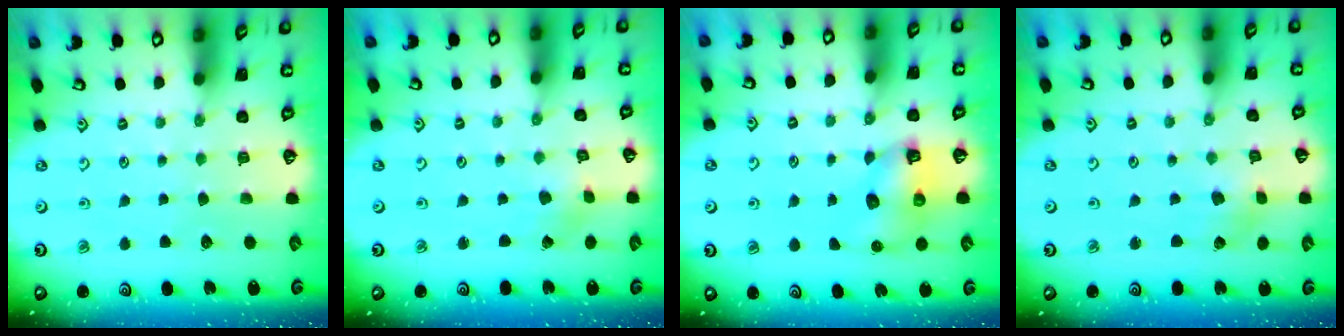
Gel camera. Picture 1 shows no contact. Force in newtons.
{"total": 0.9, "press": 0.9, "slide": 0.1}
{"total": 7.0, "press": 7.0, "slide": 0.9}
{"total": 2.6, "press": 2.6, "slide": 0.5}